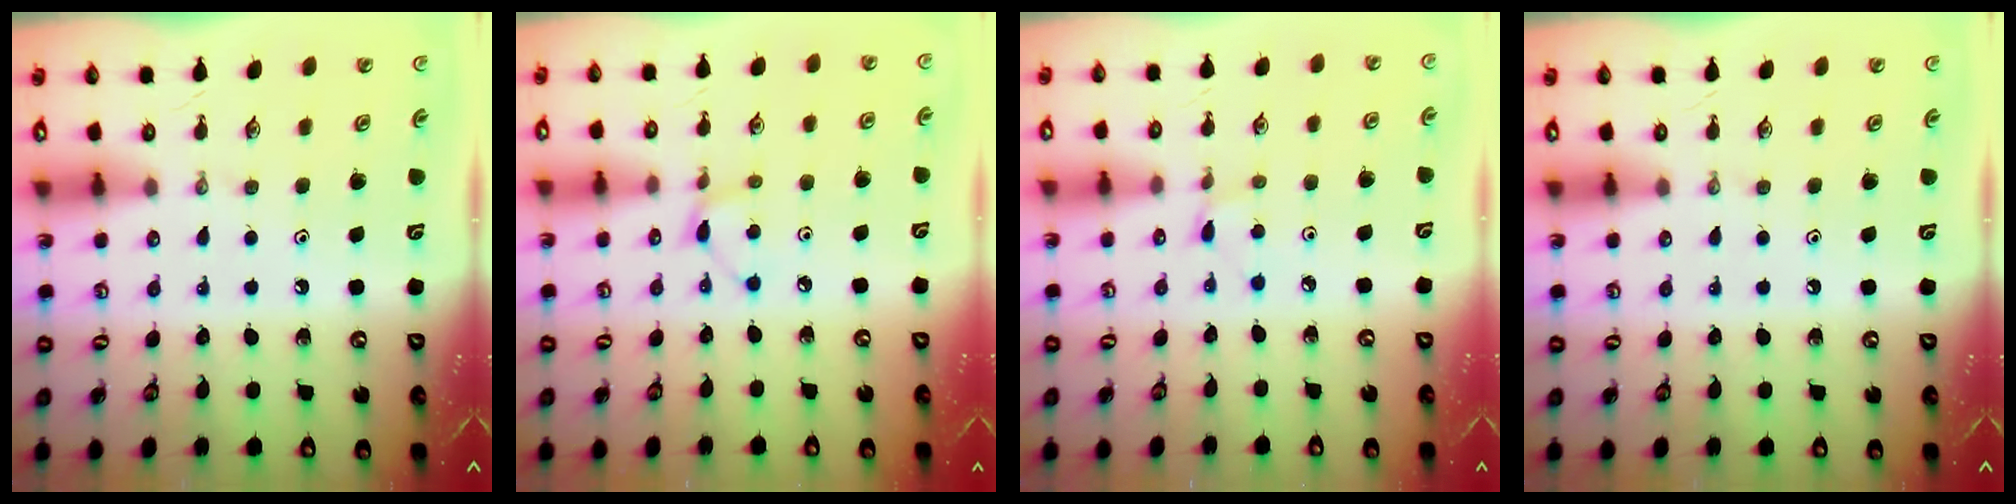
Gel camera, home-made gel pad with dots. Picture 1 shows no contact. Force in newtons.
{"total": 5.5, "press": 5.5, "slide": 0.6}
{"total": 2.4, "press": 2.4, "slide": 0.3}
{"total": 0.0}